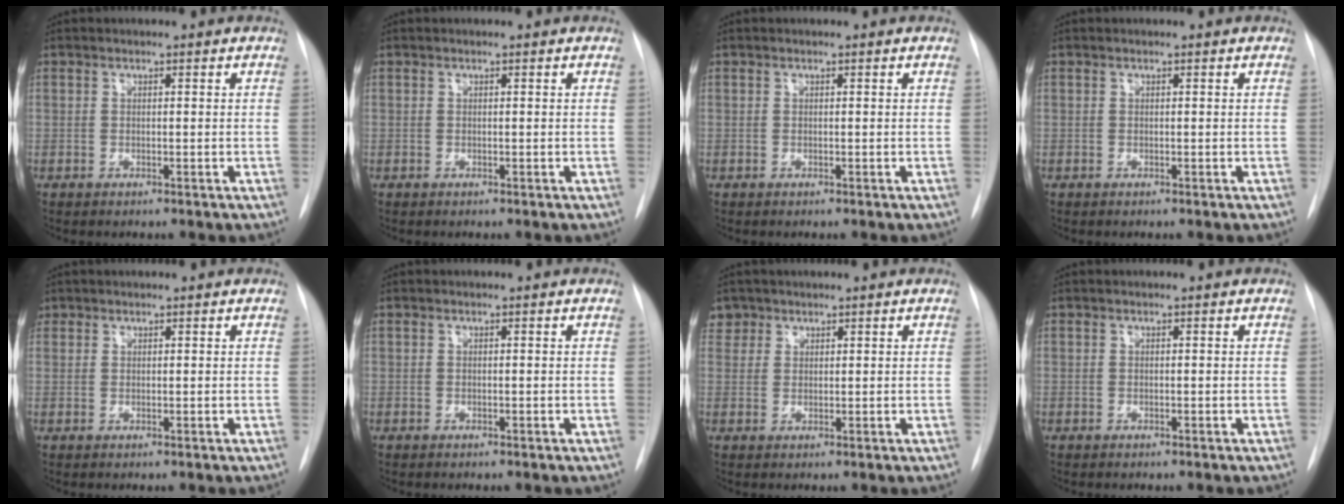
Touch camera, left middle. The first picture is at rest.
{"total": 0.0}
{"total": 0.0}
{"total": 0.0}
{"total": 1.1, "force": [0.8, 0.8, -0.2], "torque": [0.015, 0.003, 0.010]}
{"total": 0.0}
{"total": 2.8, "force": [1.8, 2.1, -0.3], "torque": [0.015, 0.005, 0.030]}
{"total": 0.0}